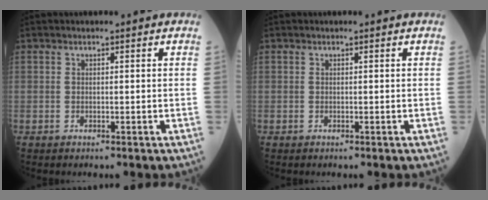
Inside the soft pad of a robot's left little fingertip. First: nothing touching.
{"total": 0.0}